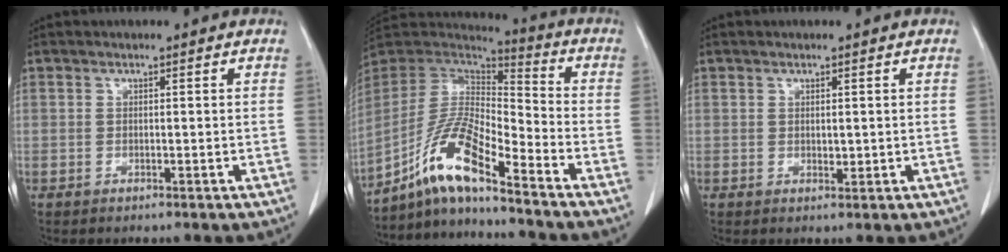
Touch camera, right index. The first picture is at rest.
{"total": 13.3, "force": [-8.8, 1.5, 9.8], "torque": [-0.202, 0.006, -0.167]}
{"total": 0.9, "force": [0.1, 0.5, 0.7], "torque": [-0.012, -0.004, 0.005]}